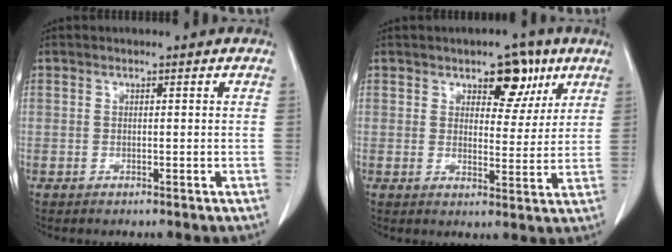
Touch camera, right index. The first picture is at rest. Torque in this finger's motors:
{"motor_torque": [0.41, 0.39, 0.07, 0.05]}